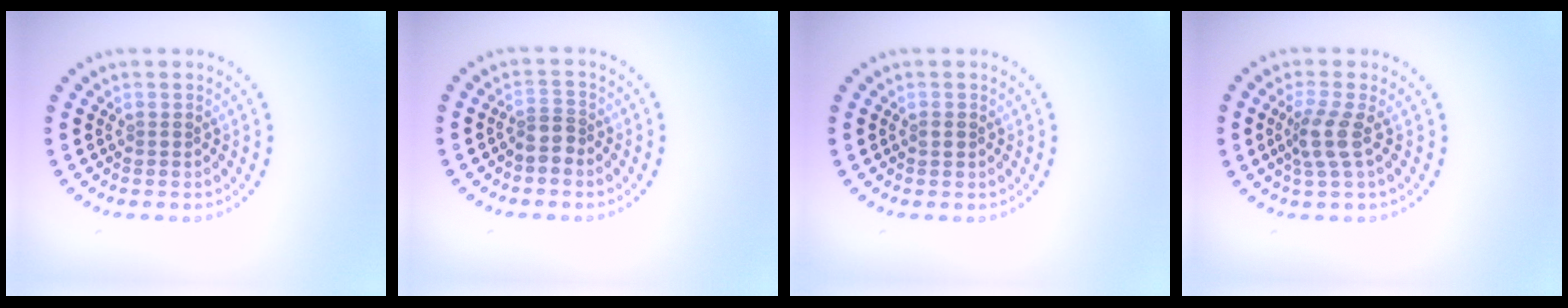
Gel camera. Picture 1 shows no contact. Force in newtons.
{"total": 2.0, "press": 1.7, "slide": 1.2}
{"total": 1.1, "press": 1.1, "slide": 0.1}
{"total": 2.8, "press": 2.1, "slide": 1.9}